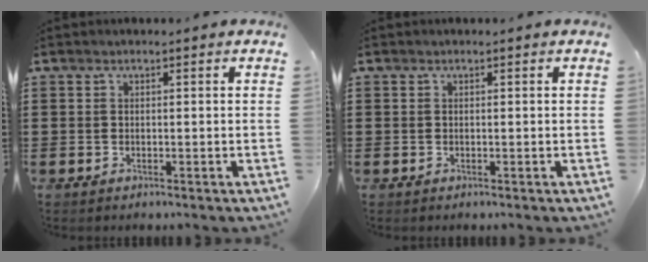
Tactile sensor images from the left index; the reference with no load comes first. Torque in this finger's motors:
{"motor_torque": [0.00, 0.01, 0.00, 0.00]}